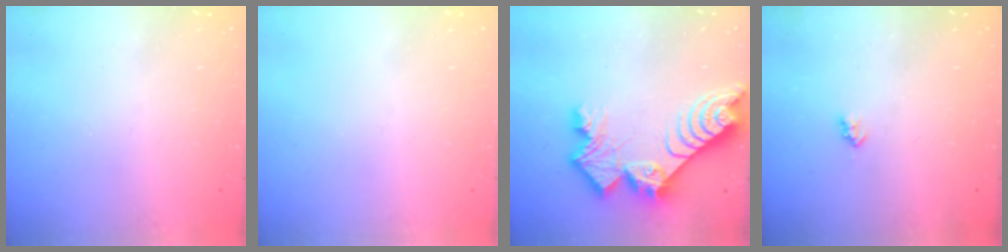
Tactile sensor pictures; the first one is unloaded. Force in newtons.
{"total": 0.0}
{"total": 14.9, "press": 14.8, "slide": 1.5}
{"total": 2.5, "press": 2.5, "slide": 0.4}